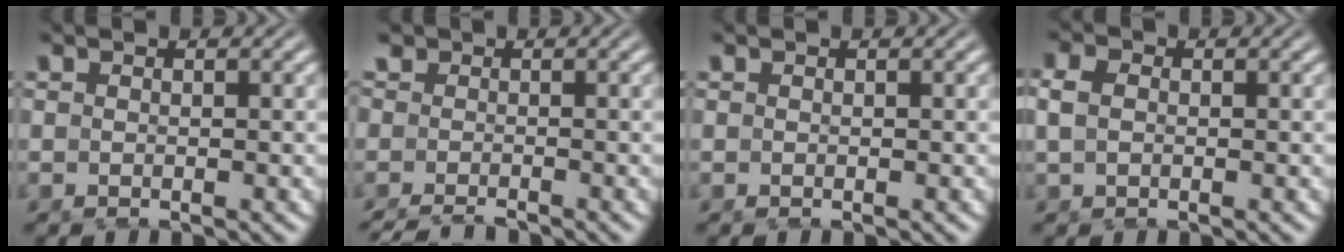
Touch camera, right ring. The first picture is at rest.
{"total": 1.8, "force": [-1.6, 0.8, 0.1], "torque": [0.004, -0.011, -0.026]}
{"total": 0.0}
{"total": 1.7, "force": [0.4, 1.2, 1.2], "torque": [-0.030, 0.003, 0.005]}